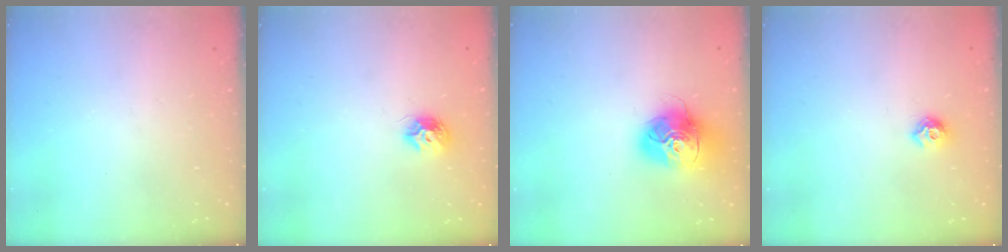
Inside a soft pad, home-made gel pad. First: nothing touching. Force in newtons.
{"total": 8.0, "press": 8.0, "slide": 0.5}
{"total": 17.2, "press": 17.1, "slide": 2.0}
{"total": 7.3, "press": 7.2, "slide": 0.9}